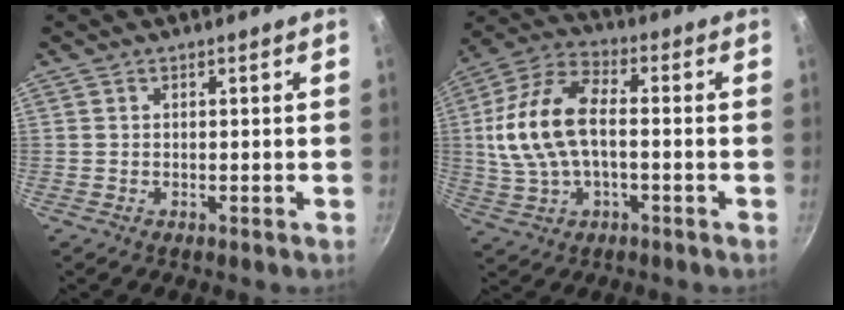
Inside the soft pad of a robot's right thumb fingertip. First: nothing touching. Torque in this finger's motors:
{"motor_torque": [-0.40, 1.36, 1.07, -0.94, 0.39]}